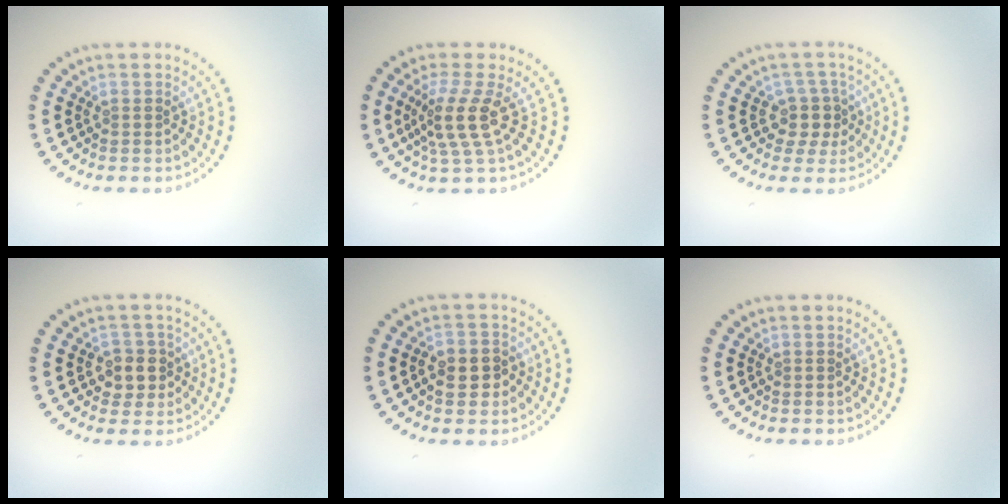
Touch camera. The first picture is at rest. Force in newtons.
{"total": 3.6, "press": 2.6, "slide": 2.4}
{"total": 2.5, "press": 2.0, "slide": 1.6}
{"total": 2.6, "press": 2.4, "slide": 0.9}
{"total": 2.8, "press": 2.7, "slide": 0.7}
{"total": 0.0}